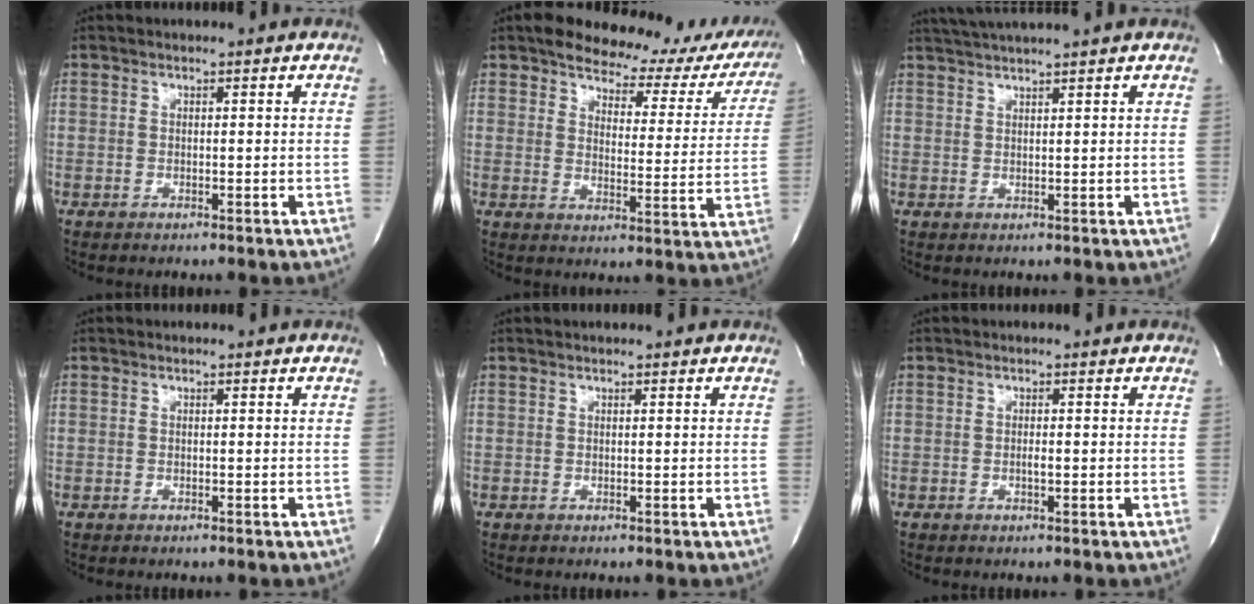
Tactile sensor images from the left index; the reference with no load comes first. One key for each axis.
{"total": 18.3, "fx": 16.0, "fy": 6.7, "fz": 6.0, "tx": -0.058, "ty": -0.016, "tz": 0.179}
{"total": 5.8, "fx": 5.2, "fy": -1.3, "fz": 2.2, "tx": -0.036, "ty": 0.019, "tz": 0.084}
{"total": 0.0}
{"total": 1.7, "fx": 1.6, "fy": 0.1, "fz": 0.6, "tx": -0.008, "ty": 0.020, "tz": 0.023}
{"total": 0.6, "fx": -0.1, "fy": 0.1, "fz": 0.6, "tx": -0.011, "ty": 0.001, "tz": -0.004}